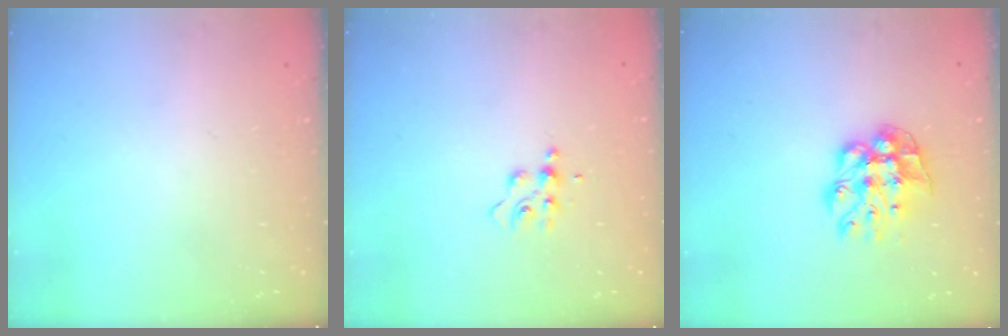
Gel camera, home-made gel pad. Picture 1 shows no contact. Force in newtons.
{"total": 6.0, "press": 6.0, "slide": 0.7}
{"total": 11.0, "press": 11.0, "slide": 1.0}